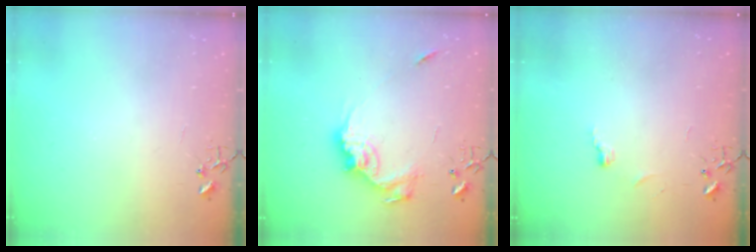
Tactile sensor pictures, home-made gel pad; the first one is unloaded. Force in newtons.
{"total": 14.8, "press": 14.8, "slide": 0.8}
{"total": 3.4, "press": 3.4, "slide": 0.4}